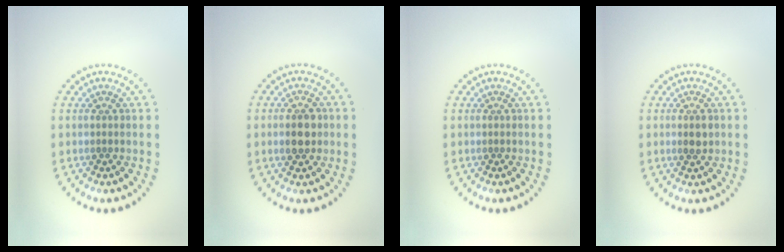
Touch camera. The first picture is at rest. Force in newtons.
{"total": 2.8, "press": 2.8, "slide": 0.1}
{"total": 0.0}
{"total": 1.4, "press": 1.3, "slide": 0.3}